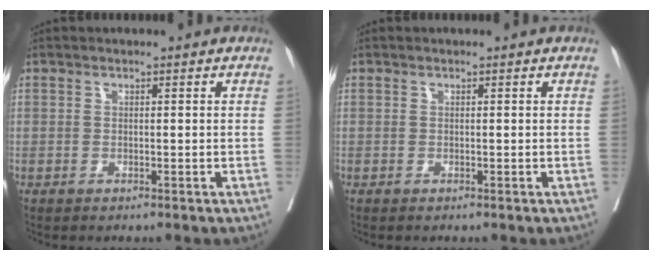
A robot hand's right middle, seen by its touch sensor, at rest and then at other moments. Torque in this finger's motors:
{"motor_torque": [0.04, -0.05, 0.00, 0.00]}